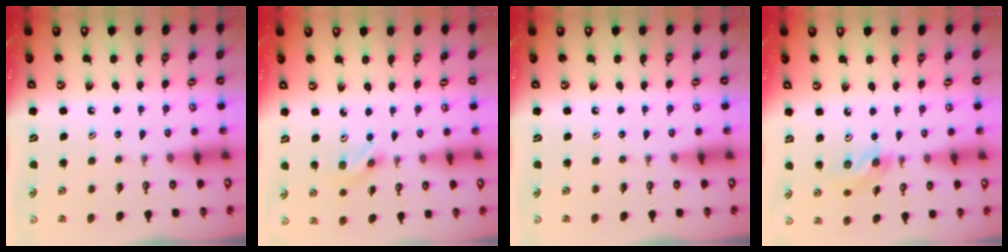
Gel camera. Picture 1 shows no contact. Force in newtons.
{"total": 2.3, "press": 2.1, "slide": 0.8}
{"total": 0.0}
{"total": 6.5, "press": 6.2, "slide": 2.0}